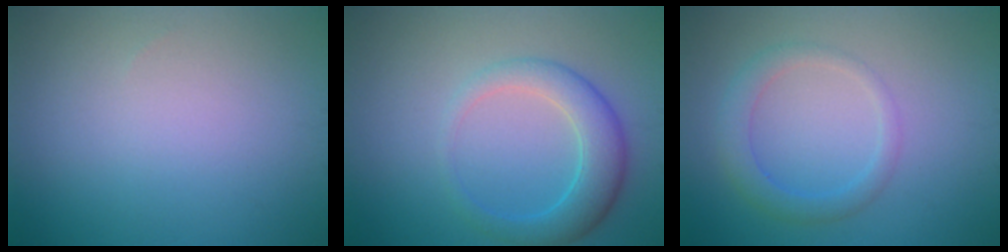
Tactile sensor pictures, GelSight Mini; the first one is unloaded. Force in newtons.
{"total": 4.2, "press": 4.2, "slide": 0.5}
{"total": 2.6, "press": 2.6, "slide": 0.0}